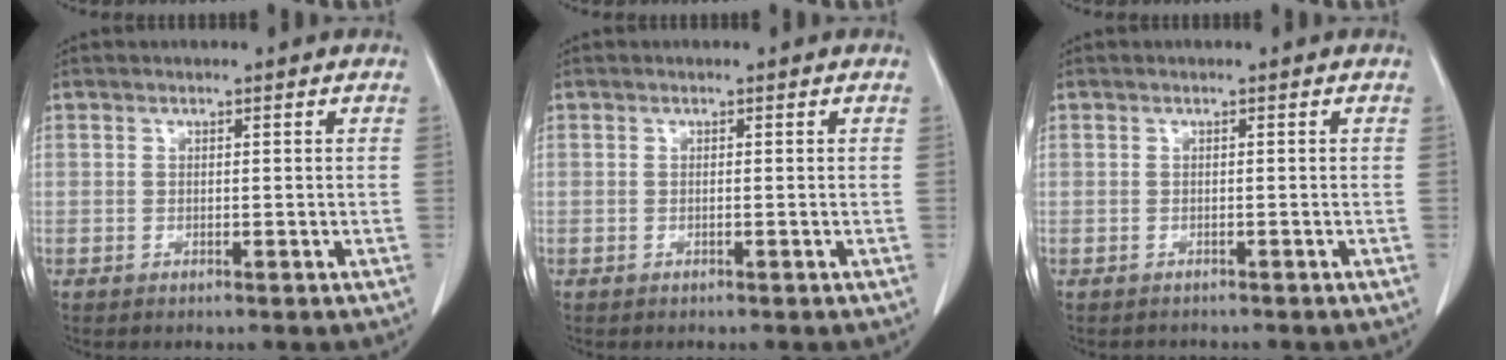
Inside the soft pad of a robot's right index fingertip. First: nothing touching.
{"total": 0.0}
{"total": 1.0, "force": [-0.9, 0.4, -0.1], "torque": [-0.005, -0.001, -0.013]}